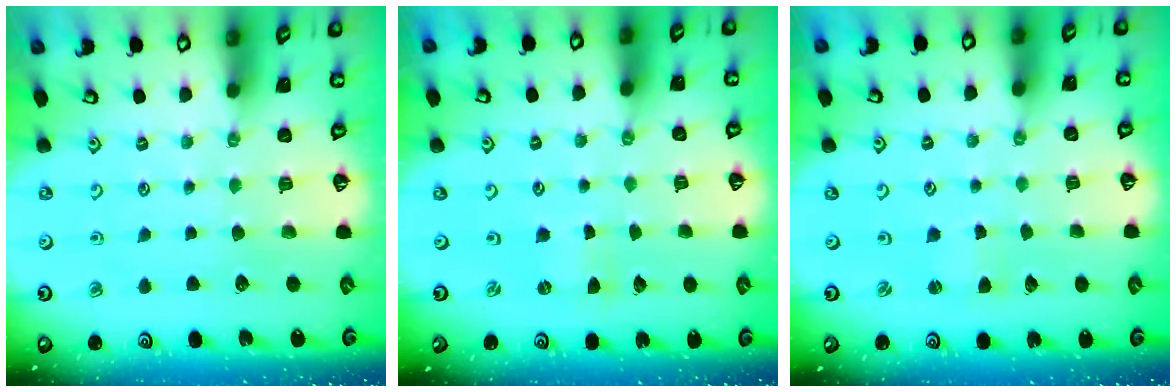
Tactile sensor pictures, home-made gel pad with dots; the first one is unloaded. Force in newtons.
{"total": 0.0}
{"total": 2.0, "press": 2.0, "slide": 0.4}